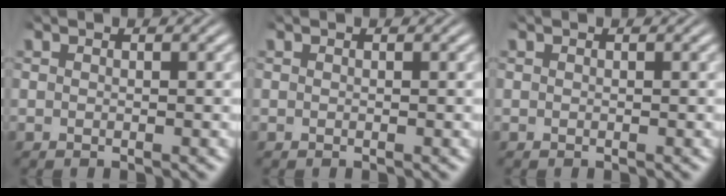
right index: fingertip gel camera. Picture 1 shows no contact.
{"total": 0.0}
{"total": 0.0}